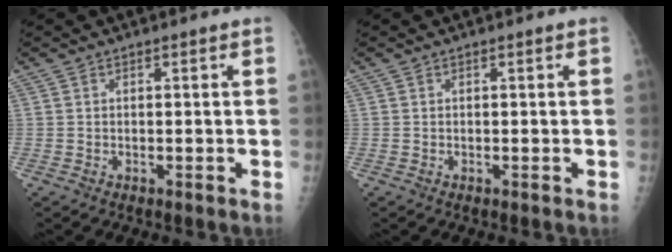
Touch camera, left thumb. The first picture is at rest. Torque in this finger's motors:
{"motor_torque": [0.00, 0.00, 0.04, 0.03, 0.00]}